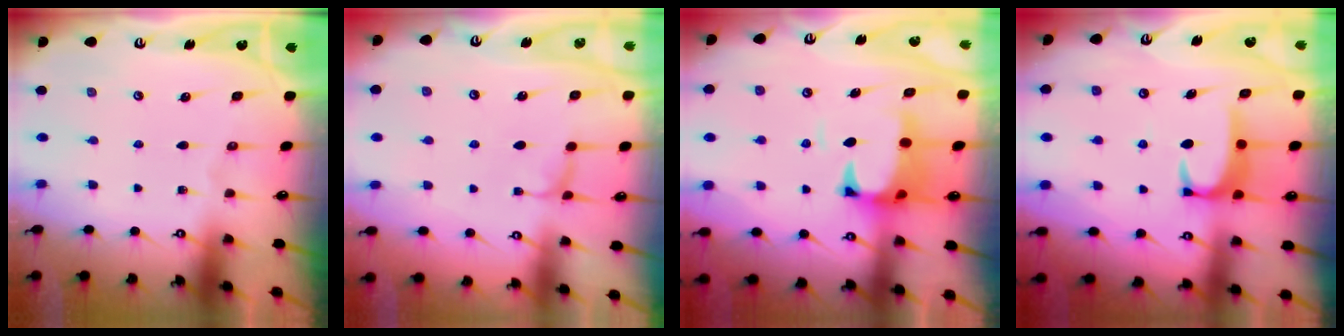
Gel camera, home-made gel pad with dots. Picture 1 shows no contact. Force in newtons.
{"total": 1.9, "press": 1.8, "slide": 0.5}
{"total": 2.6, "press": 2.4, "slide": 1.1}
{"total": 2.9, "press": 2.9, "slide": 0.4}